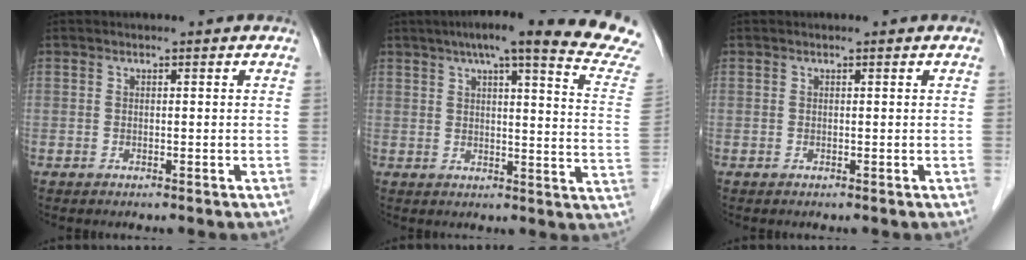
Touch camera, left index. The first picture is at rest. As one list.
[{"total": 21.5, "force": [18.7, -0.5, 10.7], "torque": [-0.138, -0.053, 0.212]}, {"total": 0.0}]